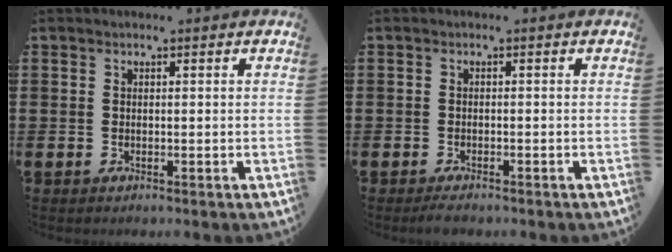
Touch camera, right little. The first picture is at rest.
{"total": 0.9, "force": [-0.8, 0.2, 0.4], "torque": [-0.010, 0.000, -0.016]}